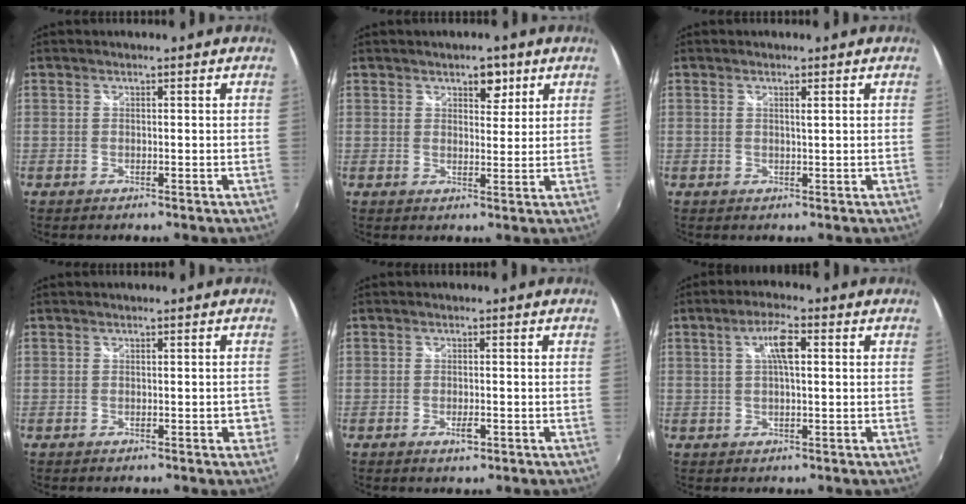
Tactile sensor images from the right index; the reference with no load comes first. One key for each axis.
{"total": 3.7, "fx": 2.2, "fy": 2.2, "fz": 2.1, "tx": -0.022, "ty": 0.004, "tz": 0.033}
{"total": 1.0, "fx": 0.4, "fy": -0.2, "fz": 0.9, "tx": -0.014, "ty": -0.001, "tz": 0.006}
{"total": 2.4, "fx": -1.0, "fy": 1.0, "fz": 1.9, "tx": -0.022, "ty": 0.001, "tz": -0.010}
{"total": 2.3, "fx": -1.0, "fy": 0.9, "fz": 1.8, "tx": -0.033, "ty": -0.004, "tz": -0.018}
{"total": 5.1, "fx": 1.2, "fy": 1.1, "fz": 4.8, "tx": -0.088, "ty": 0.008, "tz": 0.022}